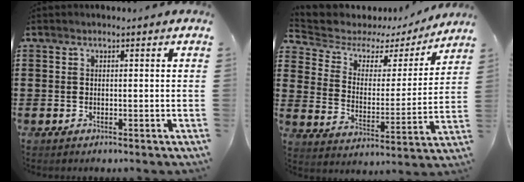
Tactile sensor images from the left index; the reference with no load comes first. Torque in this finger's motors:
{"motor_torque": [2.14, 0.00, 0.28, -0.01]}